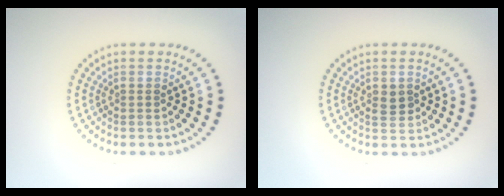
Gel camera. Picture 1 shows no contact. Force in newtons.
{"total": 1.5, "press": 1.5, "slide": 0.2}